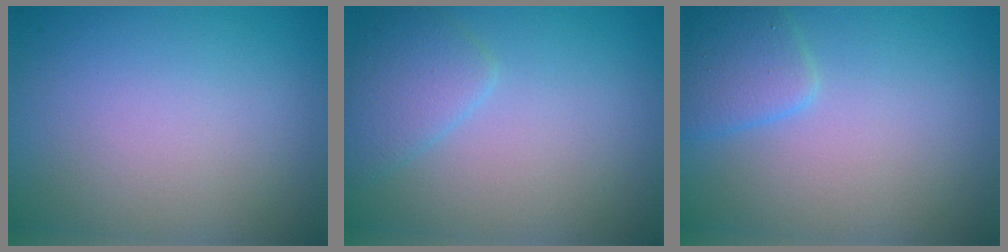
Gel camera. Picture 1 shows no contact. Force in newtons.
{"total": 2.5, "press": 2.5, "slide": 0.1}
{"total": 2.6, "press": 2.6, "slide": 0.2}